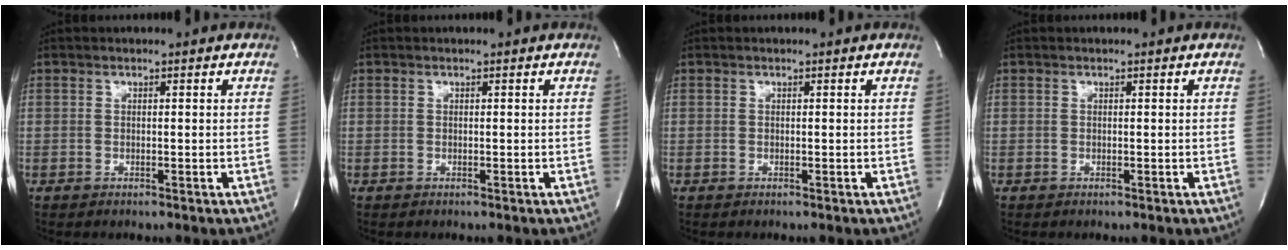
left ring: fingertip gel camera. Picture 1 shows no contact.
{"total": 0.0}
{"total": 0.0}
{"total": 0.0}